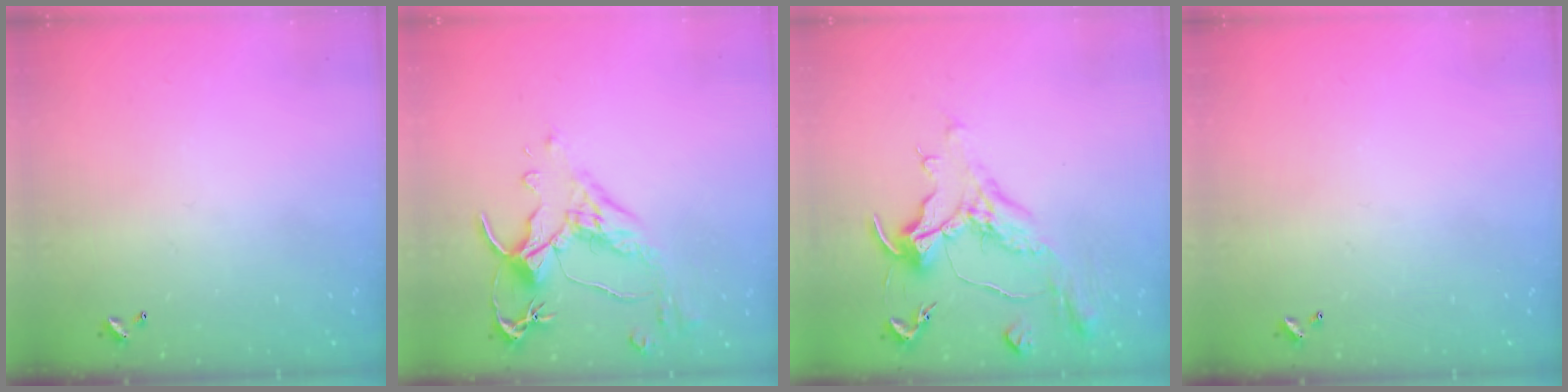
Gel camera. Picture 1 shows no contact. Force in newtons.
{"total": 2.5, "press": 2.1, "slide": 1.2}
{"total": 1.6, "press": 1.5, "slide": 0.6}
{"total": 0.0}